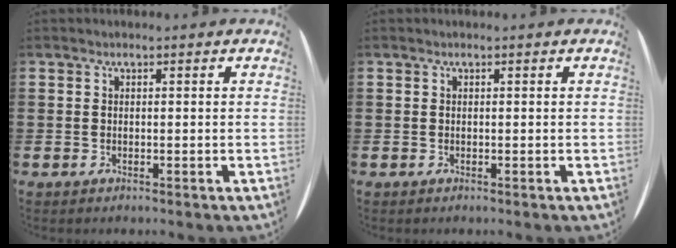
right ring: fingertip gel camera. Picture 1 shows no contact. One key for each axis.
{"total": 0.0}